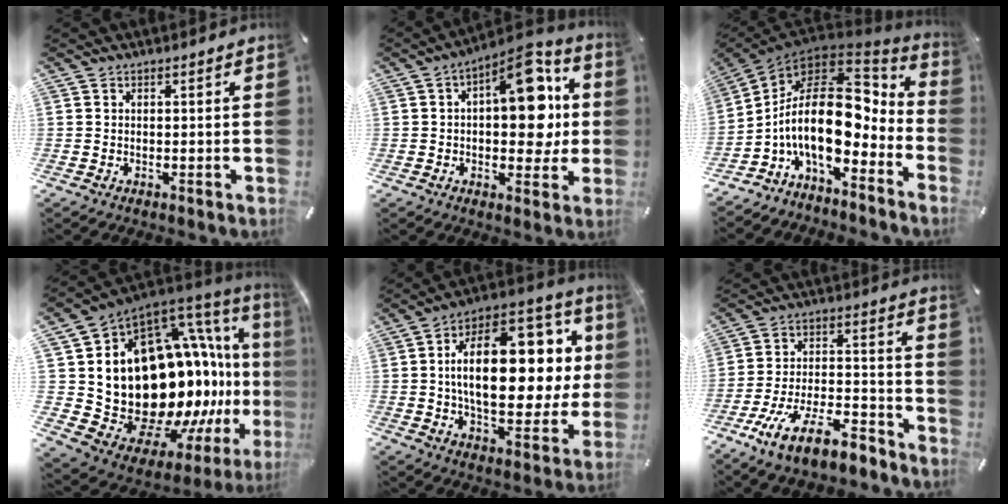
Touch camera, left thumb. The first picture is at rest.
{"total": 16.0, "force": [3.5, 8.8, 12.9], "torque": [-0.157, -0.027, 0.058]}
{"total": 21.3, "force": [-1.1, 10.8, 18.3], "torque": [-0.367, -0.021, -0.020]}
{"total": 21.7, "force": [-1.2, 15.3, 15.2], "torque": [-0.218, -0.096, 0.042]}
{"total": 26.3, "force": [4.6, 13.5, 22.0], "torque": [-0.371, -0.025, 0.073]}
{"total": 15.9, "force": [-10.7, 6.2, 10.0], "torque": [-0.172, 0.064, -0.182]}